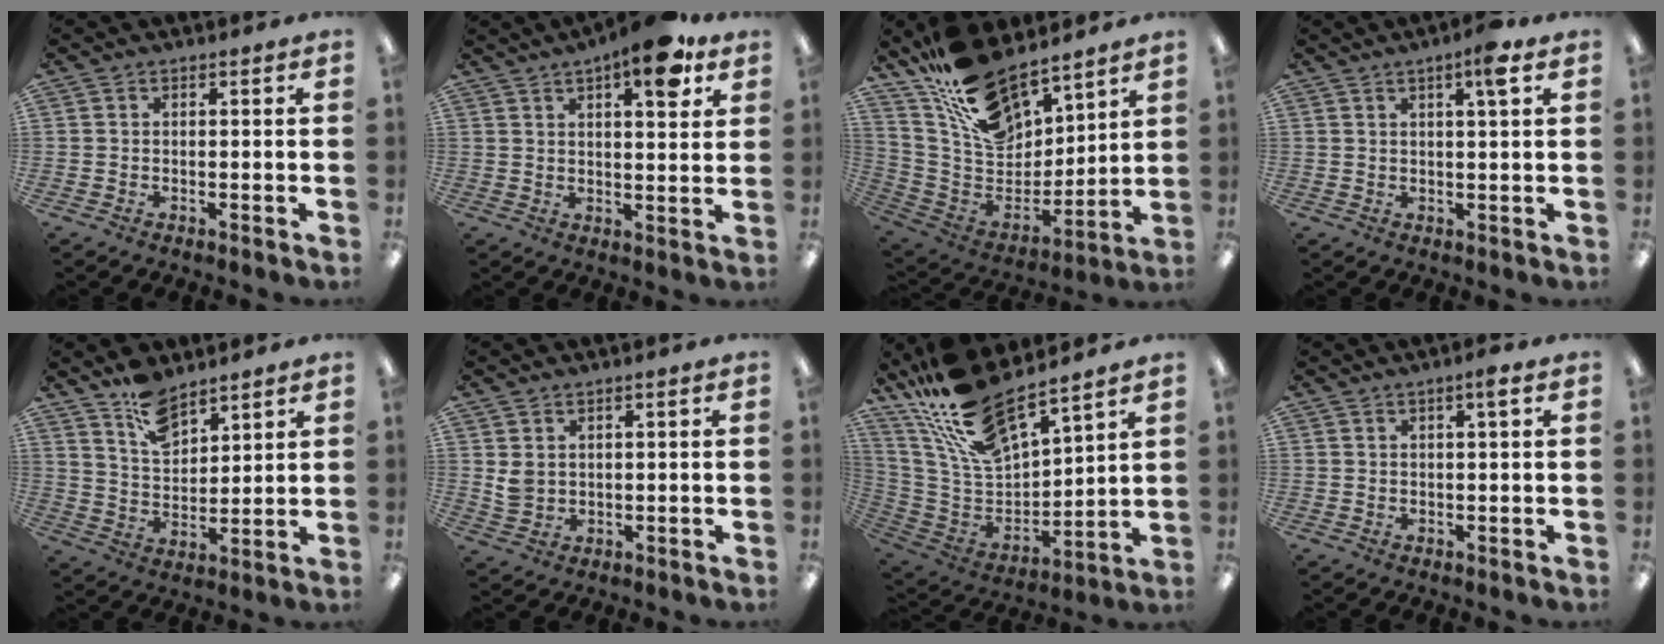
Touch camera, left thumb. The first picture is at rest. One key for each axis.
{"total": 10.6, "fx": 6.4, "fy": 3.3, "fz": 7.8, "tx": -0.098, "ty": -0.033, "tz": 0.100}
{"total": 19.4, "fx": 15.0, "fy": 8.8, "fz": 8.5, "tx": -0.173, "ty": -0.097, "tz": 0.277}
{"total": 5.1, "fx": 2.9, "fy": 0.5, "fz": 4.1, "tx": -0.072, "ty": -0.002, "tz": 0.043}
{"total": 9.9, "fx": 7.5, "fy": 4.9, "fz": 4.1, "tx": -0.066, "ty": -0.043, "tz": 0.136}
{"total": 3.5, "fx": 1.6, "fy": 2.5, "fz": 1.9, "tx": -0.038, "ty": 0.002, "tz": 0.033}
{"total": 19.7, "fx": 16.1, "fy": 5.7, "fz": 9.8, "tx": -0.219, "ty": -0.102, "tz": 0.287}
{"total": 2.4, "fx": 1.3, "fy": 0.2, "fz": 1.9, "tx": -0.034, "ty": -0.002, "tz": 0.020}